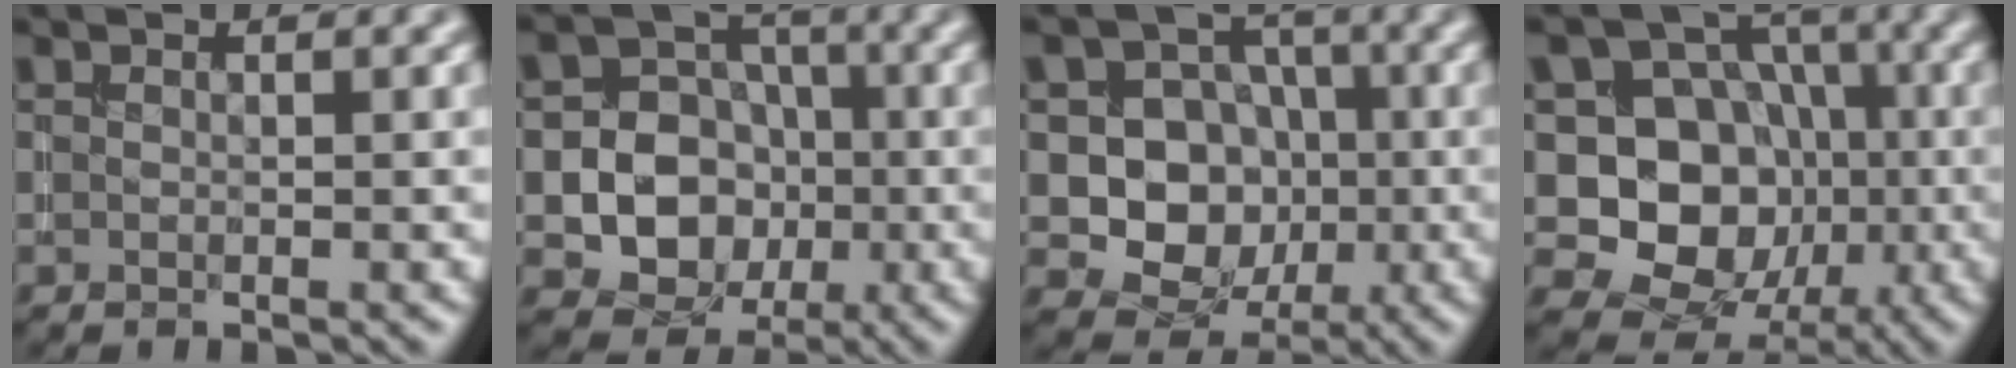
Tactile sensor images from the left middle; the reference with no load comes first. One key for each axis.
{"total": 9.6, "fx": -1.9, "fy": 8.7, "fz": 3.4, "tx": -0.049, "ty": 0.003, "tz": -0.055}
{"total": 7.9, "fx": -0.7, "fy": 7.1, "fz": 3.3, "tx": -0.041, "ty": 0.006, "tz": -0.032}
{"total": 11.9, "fx": -1.3, "fy": 10.3, "fz": 5.7, "tx": -0.086, "ty": 0.007, "tz": -0.051}